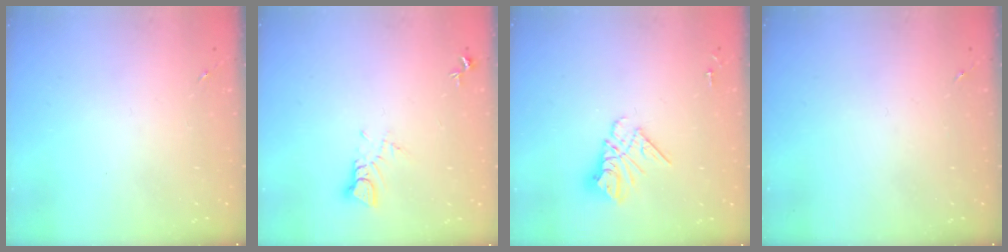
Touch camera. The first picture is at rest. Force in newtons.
{"total": 4.0, "press": 3.9, "slide": 0.3}
{"total": 10.7, "press": 10.7, "slide": 1.0}
{"total": 0.0}